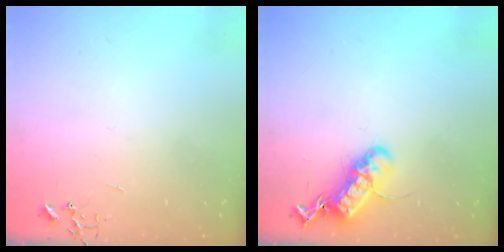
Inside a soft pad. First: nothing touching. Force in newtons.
{"total": 16.7, "press": 16.6, "slide": 1.2}